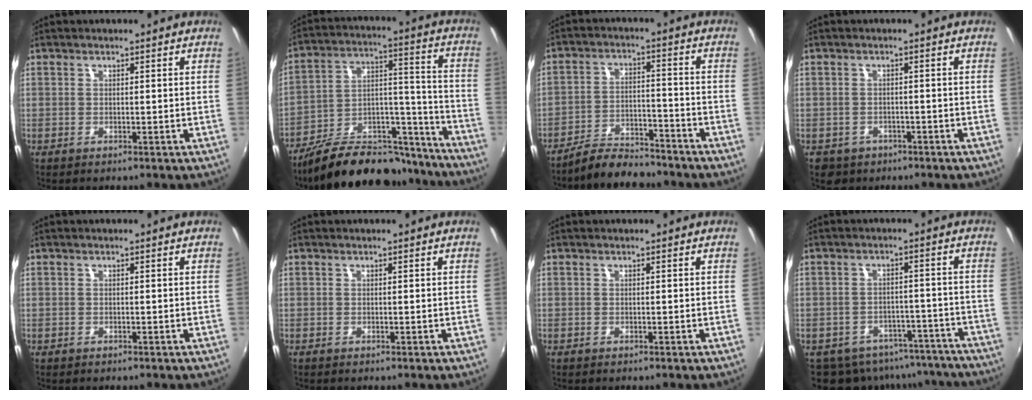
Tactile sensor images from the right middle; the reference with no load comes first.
{"total": 23.8, "force": [-19.5, 8.7, 10.5], "torque": [-0.174, 0.042, -0.281]}
{"total": 8.6, "force": [-7.9, 2.4, 2.6], "torque": [-0.069, 0.011, -0.125]}
{"total": 4.1, "force": [-1.9, 3.5, 1.0], "torque": [-0.031, -0.005, -0.024]}
{"total": 0.0}
{"total": 0.0}
{"total": 0.0}
{"total": 16.3, "force": [-13.0, 8.4, 5.1], "torque": [-0.114, 0.015, -0.151]}